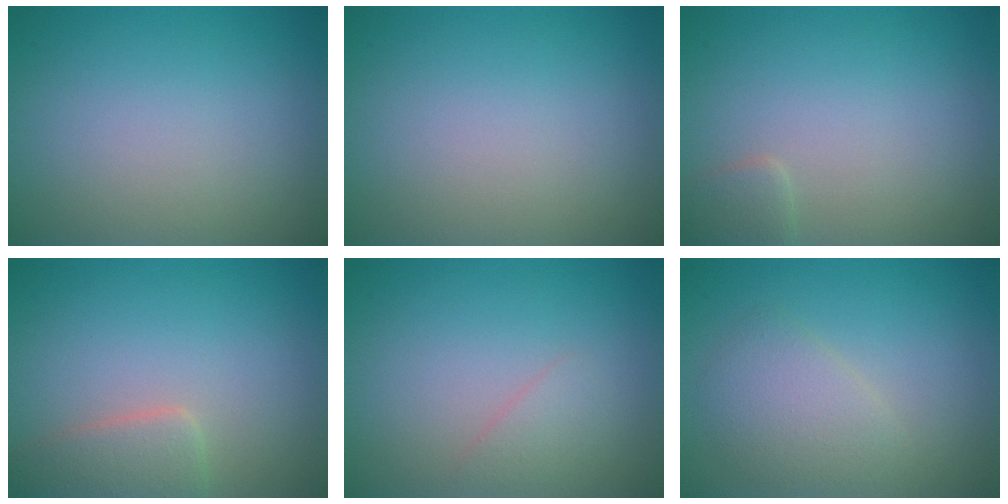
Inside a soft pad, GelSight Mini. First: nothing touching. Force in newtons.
{"total": 0.0}
{"total": 1.4, "press": 1.4, "slide": 0.1}
{"total": 2.9, "press": 2.9, "slide": 0.3}
{"total": 1.2, "press": 1.2, "slide": 0.0}
{"total": 2.9, "press": 2.9, "slide": 0.1}